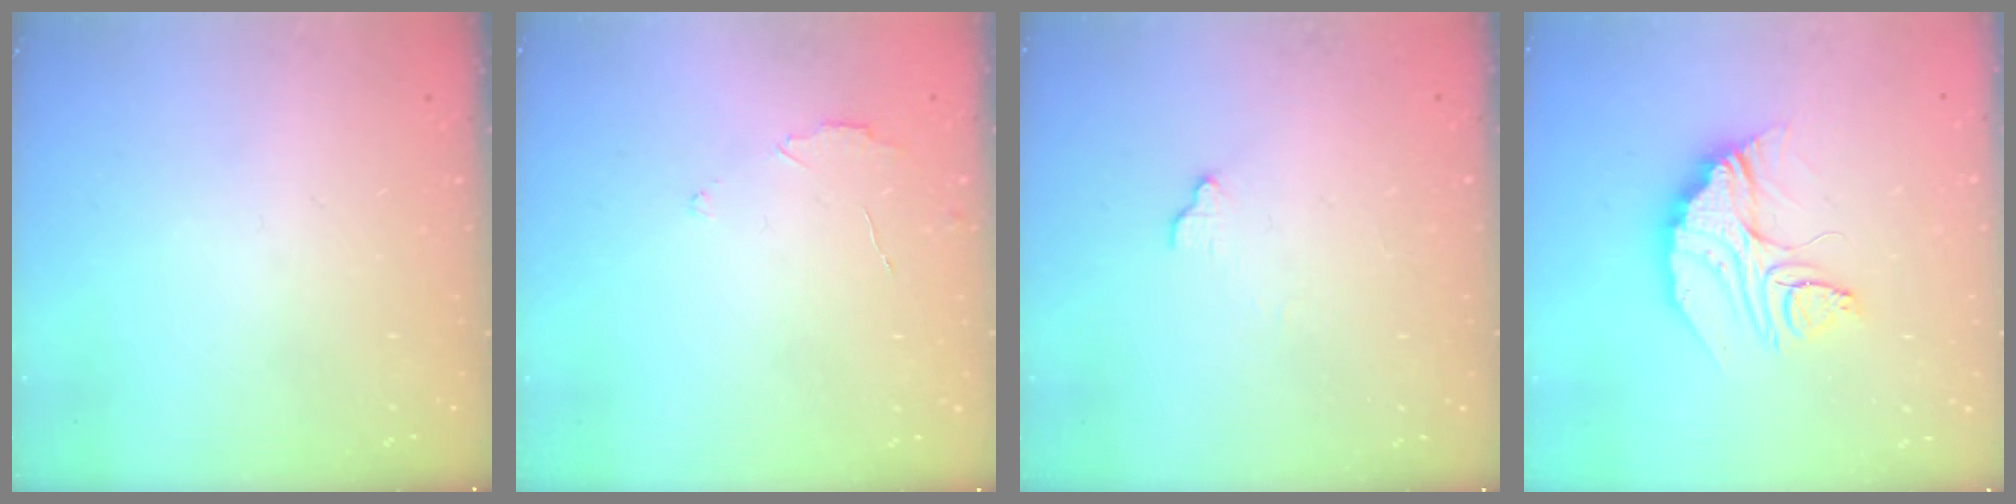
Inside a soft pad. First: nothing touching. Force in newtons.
{"total": 2.6, "press": 2.6, "slide": 0.2}
{"total": 4.4, "press": 4.3, "slide": 0.2}
{"total": 14.9, "press": 14.9, "slide": 1.1}